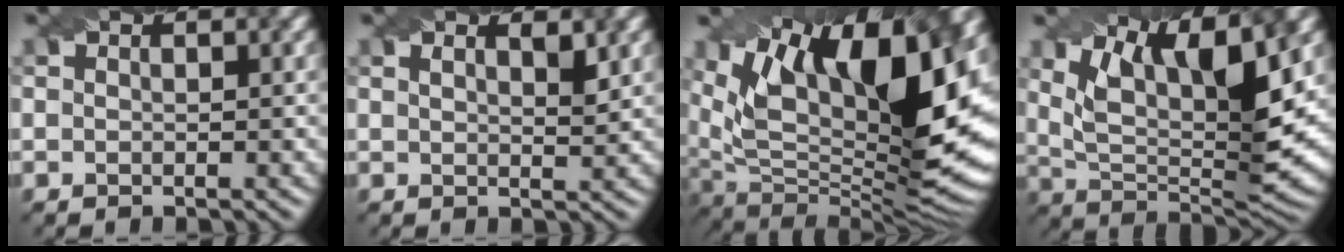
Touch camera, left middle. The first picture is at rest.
{"total": 2.0, "force": [1.2, 0.6, 1.5], "torque": [-0.014, -0.001, 0.019]}
{"total": 15.9, "force": [5.4, 6.6, 13.4], "torque": [-0.216, 0.007, 0.092]}
{"total": 11.7, "force": [5.3, 3.9, 9.7], "torque": [-0.167, -0.008, 0.093]}